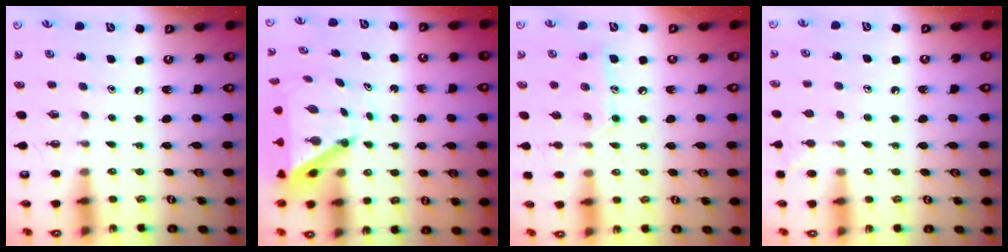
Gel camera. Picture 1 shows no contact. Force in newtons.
{"total": 6.2, "press": 6.2, "slide": 0.7}
{"total": 9.9, "press": 9.9, "slide": 0.7}
{"total": 5.6, "press": 5.5, "slide": 0.6}